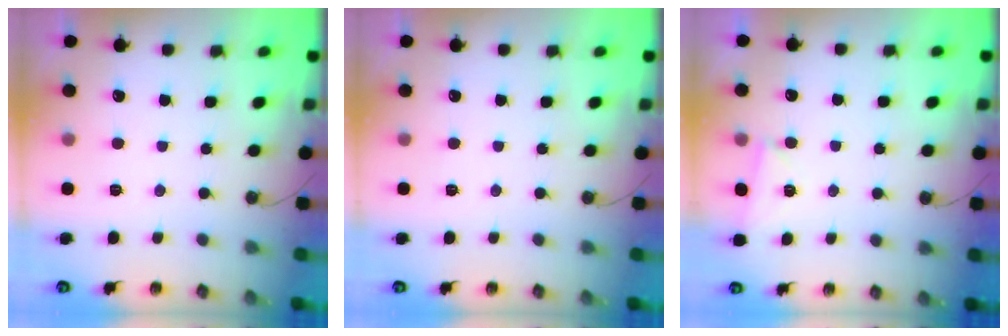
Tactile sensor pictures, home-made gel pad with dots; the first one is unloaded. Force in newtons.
{"total": 0.0}
{"total": 2.7, "press": 2.7, "slide": 0.3}